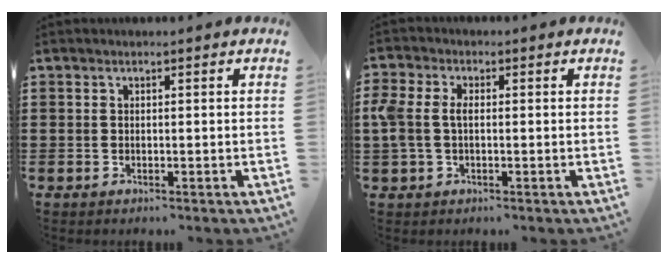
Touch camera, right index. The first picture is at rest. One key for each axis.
{"total": 3.7, "fx": 0.0, "fy": 2.3, "fz": 2.9, "tx": -0.083, "ty": 0.000, "tz": -0.008}